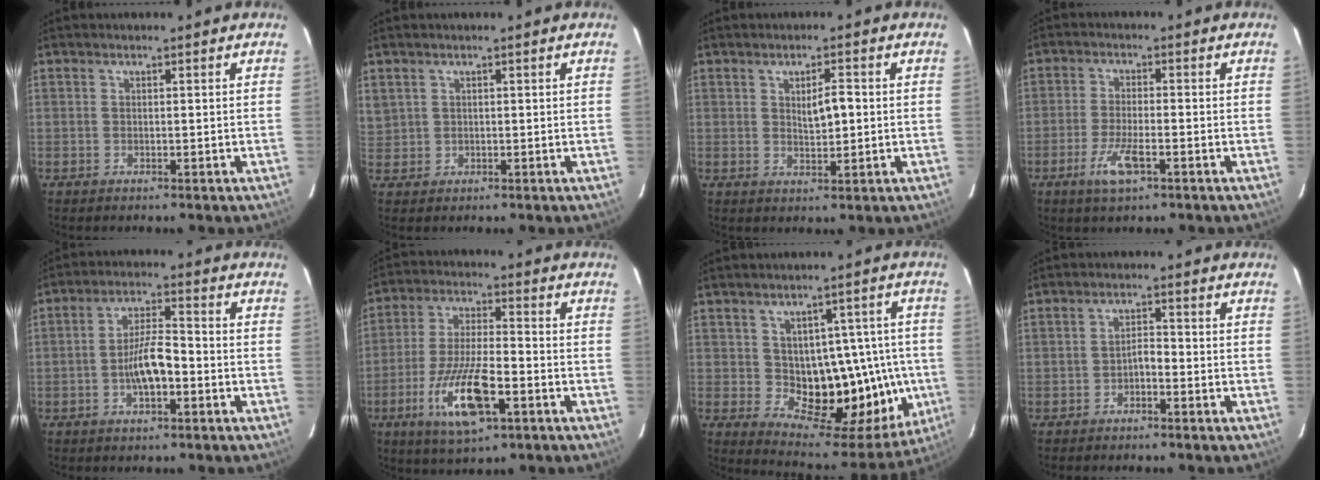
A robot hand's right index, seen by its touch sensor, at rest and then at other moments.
{"total": 2.7, "force": [1.3, 2.3, 0.6], "torque": [-0.016, 0.009, 0.032]}
{"total": 3.5, "force": [0.5, 1.0, 3.3], "torque": [-0.054, -0.001, 0.010]}
{"total": 5.2, "force": [-2.6, 1.1, 4.4], "torque": [-0.091, -0.005, -0.045]}
{"total": 6.7, "force": [-1.9, 1.9, 6.2], "torque": [-0.123, 0.014, -0.035]}
{"total": 12.8, "force": [-5.2, 3.2, 11.3], "torque": [-0.224, -0.013, -0.089]}
{"total": 16.3, "force": [-1.1, 8.9, 13.5], "torque": [-0.156, 0.024, 0.013]}
{"total": 2.0, "force": [-1.1, 0.7, 1.6], "torque": [-0.022, 0.006, -0.020]}